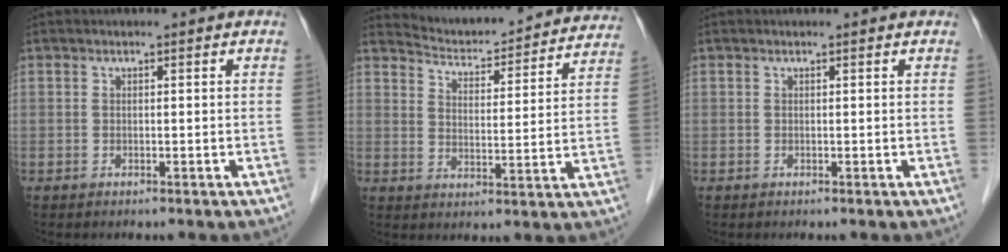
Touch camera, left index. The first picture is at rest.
{"total": 19.1, "force": [18.5, 3.1, 3.9], "torque": [-0.048, -0.028, 0.232]}
{"total": 0.6, "force": [0.6, 0.1, 0.1], "torque": [-0.004, 0.006, 0.005]}